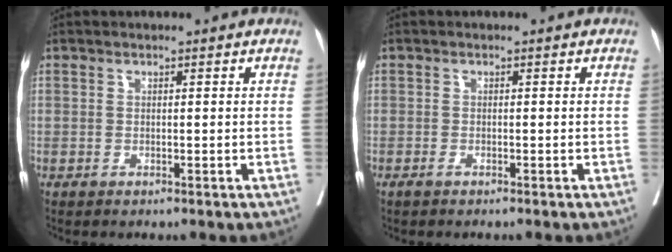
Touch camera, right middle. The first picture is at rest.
{"total": 0.9, "force": [-0.7, -0.1, 0.6], "torque": [-0.011, -0.002, -0.013]}